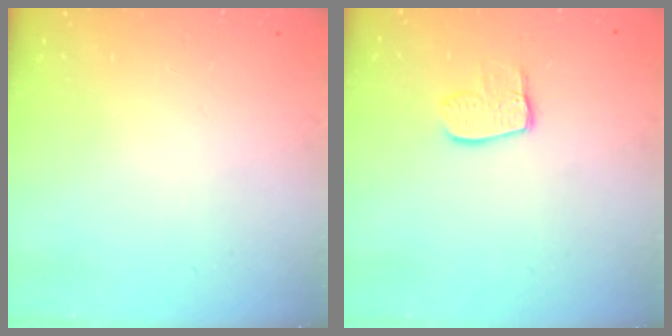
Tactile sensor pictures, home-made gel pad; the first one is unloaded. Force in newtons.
{"total": 8.5, "press": 8.5, "slide": 0.7}